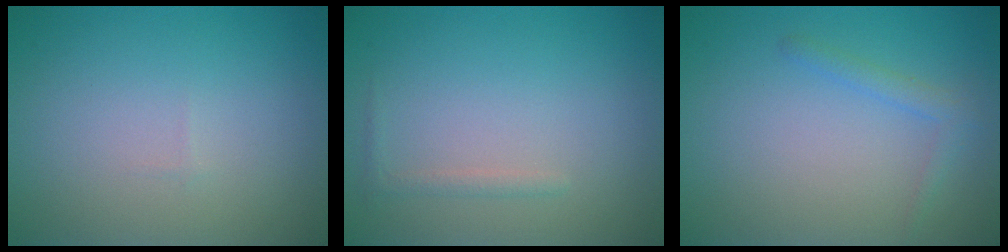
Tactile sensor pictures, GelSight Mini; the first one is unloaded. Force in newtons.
{"total": 0.8, "press": 0.8, "slide": 0.0}
{"total": 1.4, "press": 1.4, "slide": 0.1}